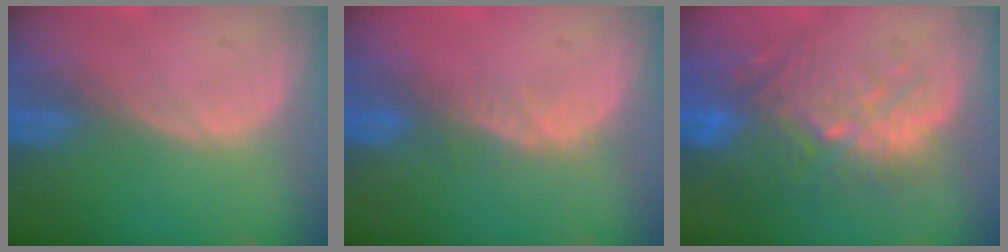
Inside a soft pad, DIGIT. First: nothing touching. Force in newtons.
{"total": 2.3, "press": 1.9, "slide": 1.4}
{"total": 11.0, "press": 9.6, "slide": 5.3}